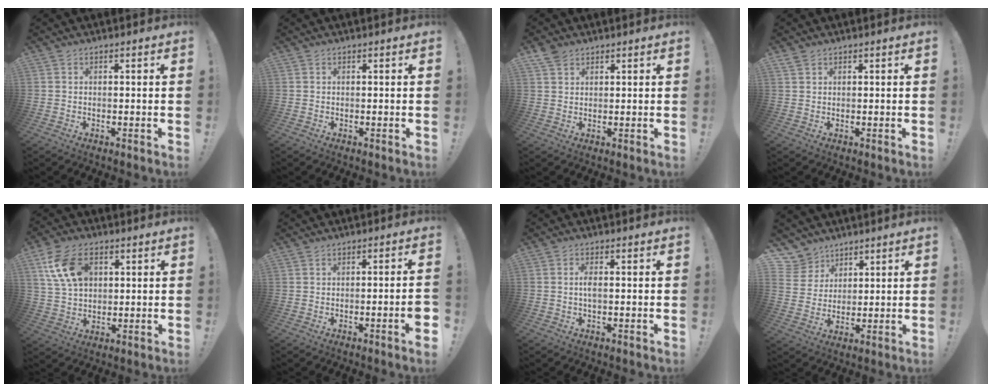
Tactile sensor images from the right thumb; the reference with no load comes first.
{"total": 0.0}
{"total": 3.6, "force": [2.8, 2.0, 1.3], "torque": [-0.017, -0.013, 0.050]}
{"total": 1.4, "force": [1.2, 0.6, 0.5], "torque": [-0.004, -0.007, 0.021]}
{"total": 13.4, "force": [5.2, 8.8, 8.6], "torque": [-0.160, -0.004, 0.102]}
{"total": 4.0, "force": [-1.5, -0.1, 3.7], "torque": [-0.050, -0.007, -0.023]}
{"total": 2.2, "force": [-0.2, 0.6, 2.2], "torque": [-0.042, 0.003, -0.005]}
{"total": 7.0, "force": [5.2, 4.7, 0.3], "torque": [-0.013, -0.047, 0.103]}